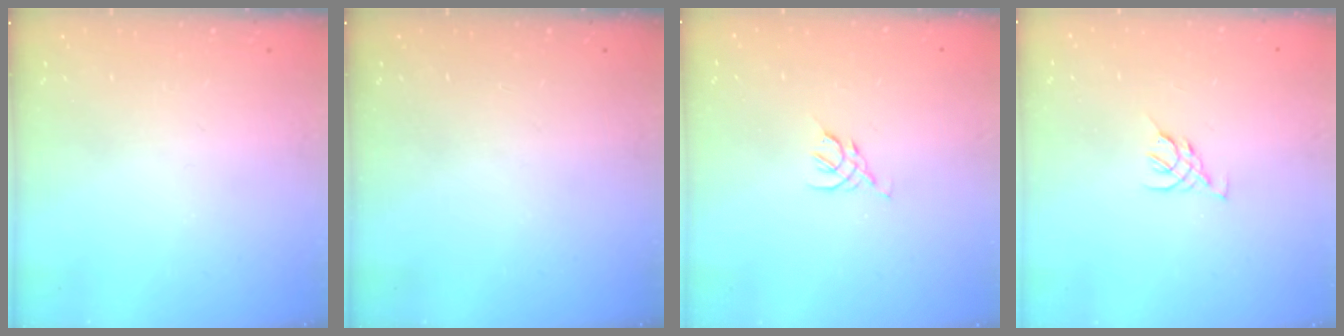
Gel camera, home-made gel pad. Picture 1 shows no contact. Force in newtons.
{"total": 0.0}
{"total": 2.5, "press": 2.5, "slide": 0.7}
{"total": 3.2, "press": 3.2, "slide": 0.7}